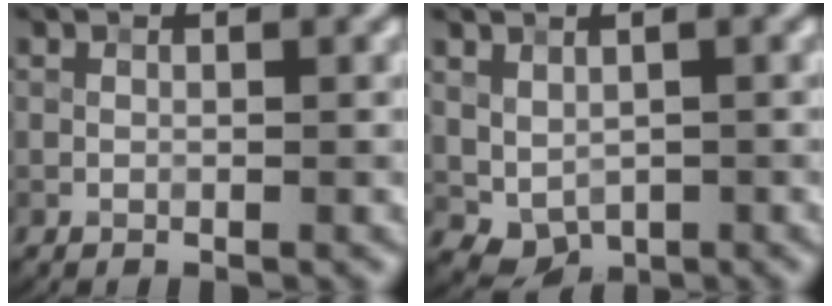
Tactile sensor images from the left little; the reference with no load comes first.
{"total": 2.4, "force": [0.5, 1.8, 1.5], "torque": [-0.026, -0.010, 0.020]}